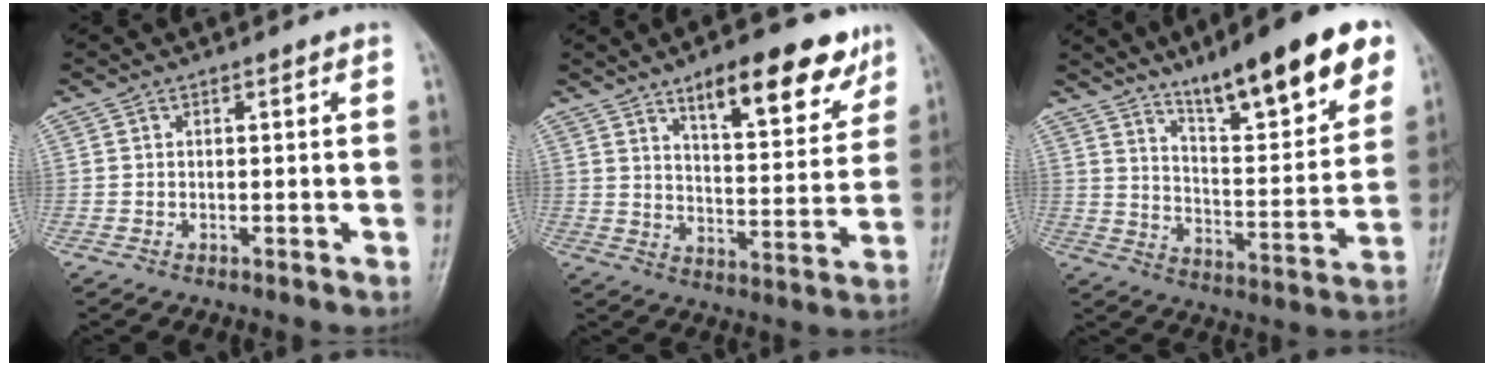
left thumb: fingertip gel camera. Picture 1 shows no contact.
{"total": 15.7, "force": [9.9, 5.7, 10.8], "torque": [-0.110, -0.051, 0.147]}
{"total": 21.0, "force": [13.3, 4.9, 15.5], "torque": [-0.195, -0.052, 0.209]}